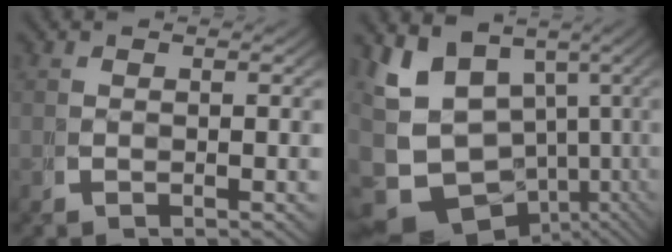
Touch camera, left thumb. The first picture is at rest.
{"total": 16.8, "force": [-2.8, 12.8, 10.5], "torque": [-0.226, -0.079, -0.016]}